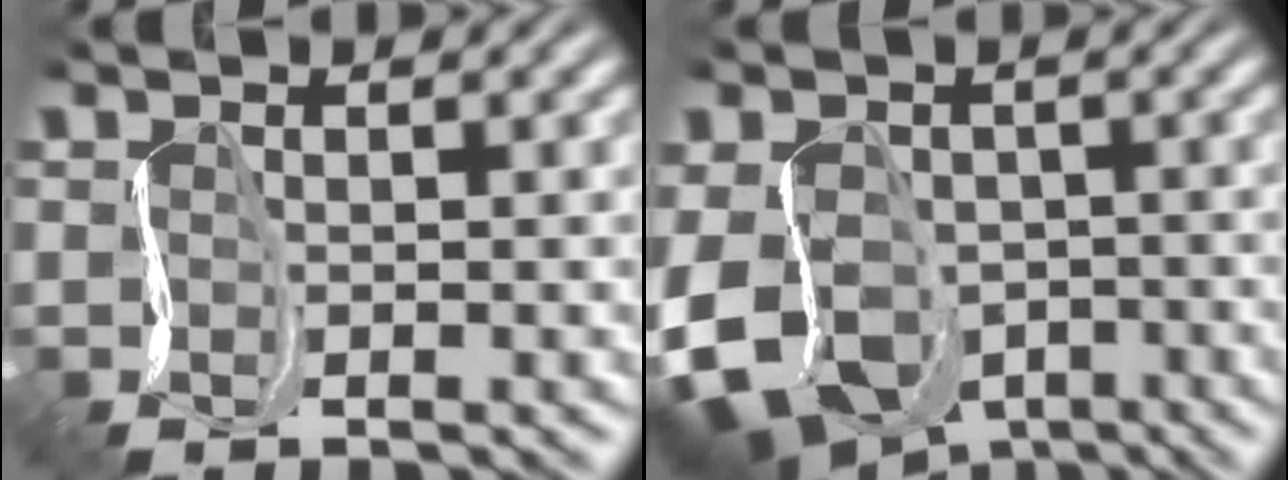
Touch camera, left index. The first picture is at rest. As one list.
[{"total": 11.4, "force": [-5.9, 7.6, 6.0], "torque": [-0.120, -0.033, -0.090]}]